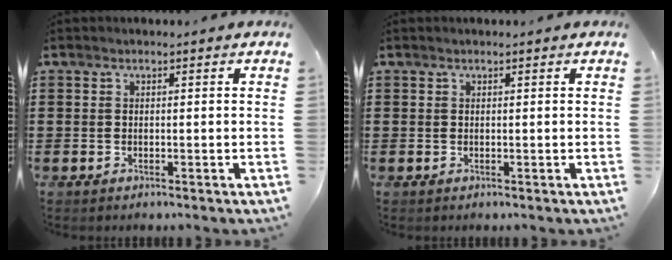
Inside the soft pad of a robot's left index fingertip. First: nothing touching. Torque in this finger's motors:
{"motor_torque": [1.88, -0.25, -0.04, 0.01]}